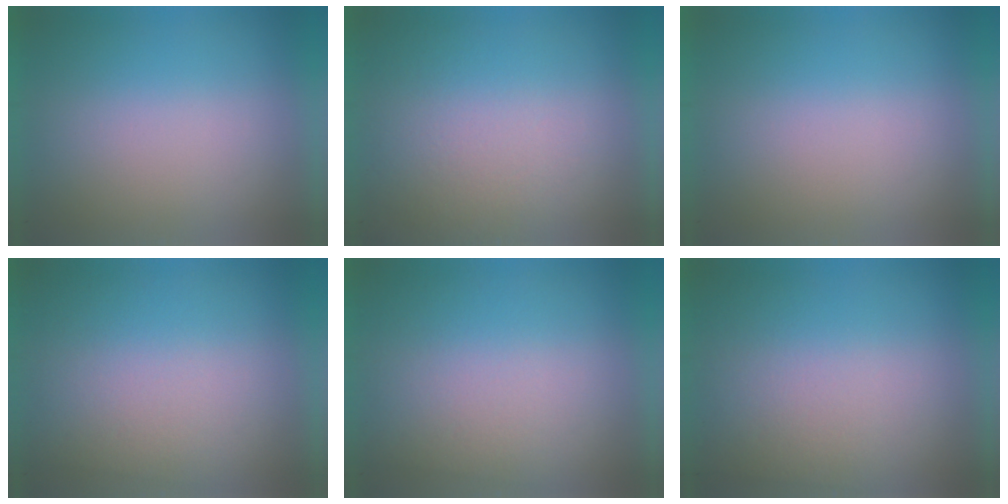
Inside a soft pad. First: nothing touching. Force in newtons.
{"total": 4.0}
{"total": 0.0}
{"total": 2.6}
{"total": 2.6}
{"total": 2.1}